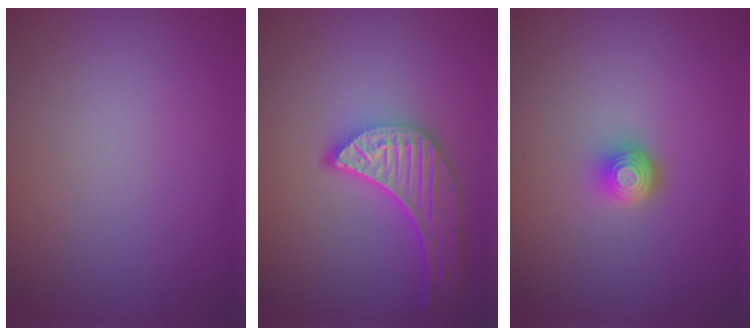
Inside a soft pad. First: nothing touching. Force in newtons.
{"total": 5.4, "press": 4.3, "slide": 3.3}
{"total": 2.2, "press": 1.5, "slide": 1.6}